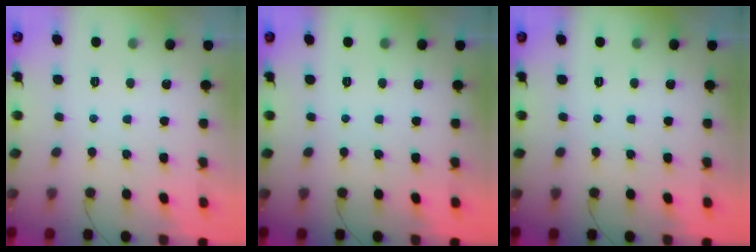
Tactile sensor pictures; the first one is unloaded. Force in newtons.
{"total": 0.0}
{"total": 0.0}